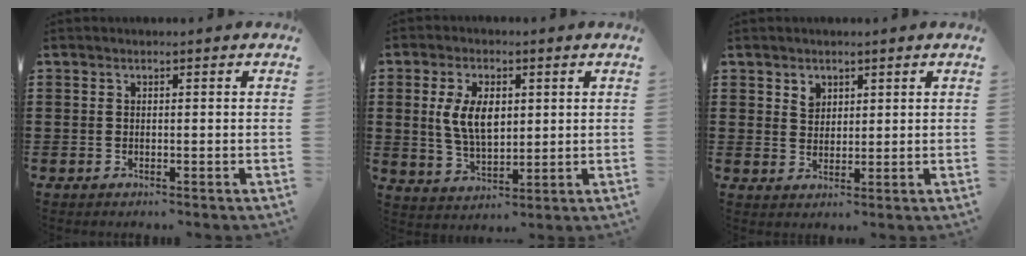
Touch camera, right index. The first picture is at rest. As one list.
[{"total": 7.4, "force": [1.4, 4.1, 6.0], "torque": [-0.128, 0.005, 0.018]}, {"total": 2.4, "force": [1.7, 1.6, 0.5], "torque": [-0.006, 0.001, 0.031]}]